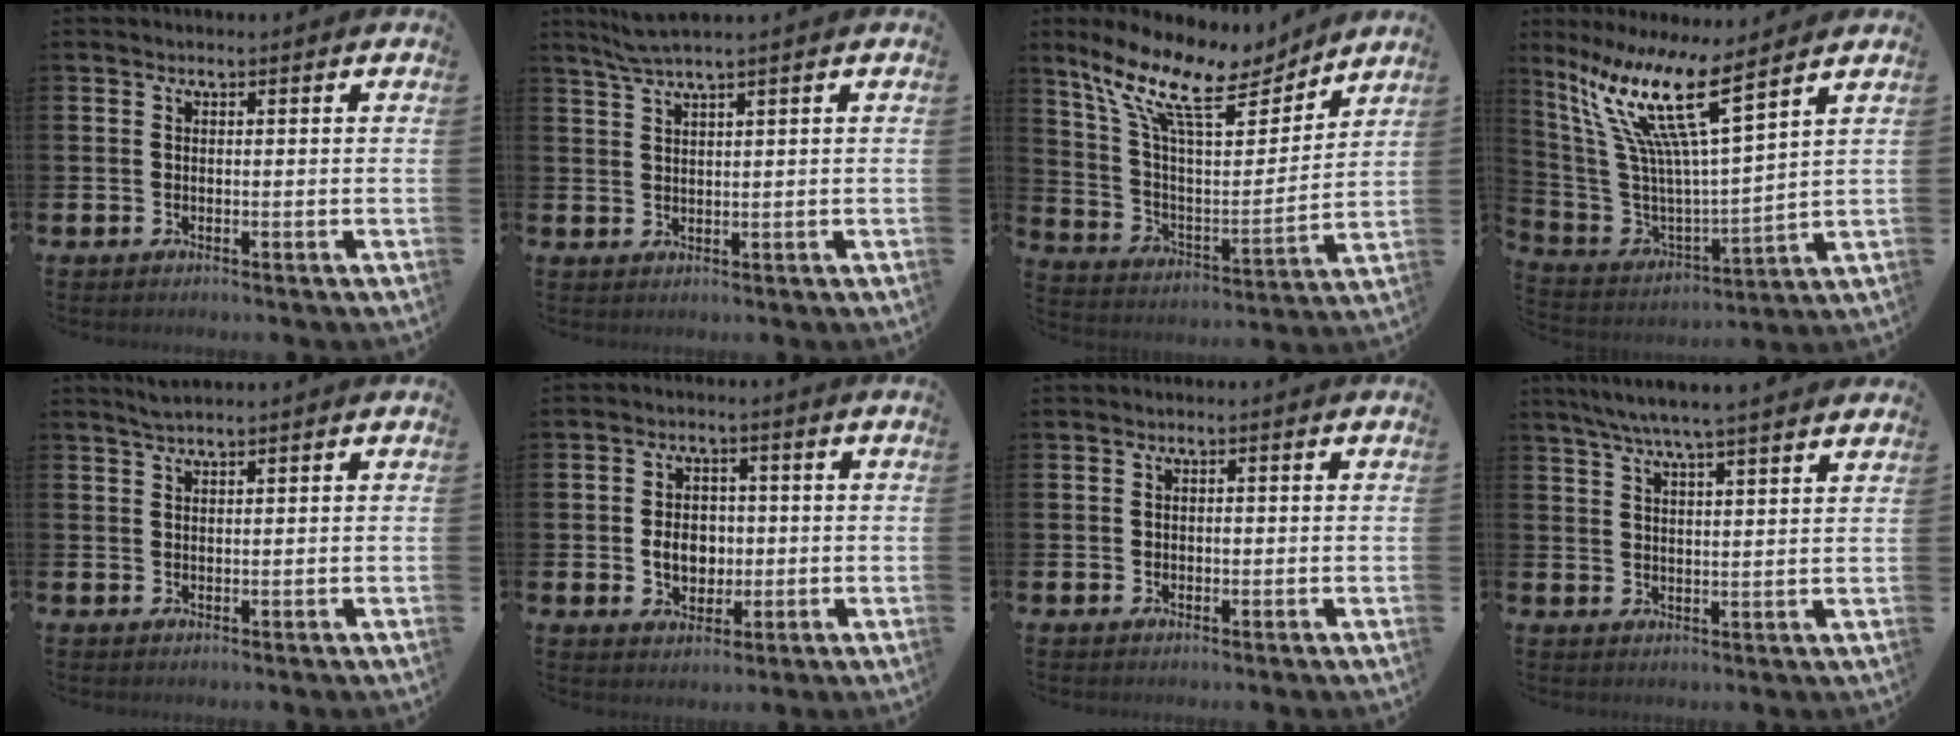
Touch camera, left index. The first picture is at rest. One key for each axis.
{"total": 2.8, "fx": 2.3, "fy": -0.4, "fz": 1.5, "tx": -0.041, "ty": 0.000, "tz": 0.043}
{"total": 13.0, "fx": 10.2, "fy": 3.9, "fz": 7.0, "tx": -0.173, "ty": -0.061, "tz": 0.175}
{"total": 12.9, "fx": 8.5, "fy": 1.6, "fz": 9.6, "tx": -0.223, "ty": -0.055, "tz": 0.135}
{"total": 1.9, "fx": 1.8, "fy": 0.0, "fz": 0.7, "tx": -0.024, "ty": 0.003, "tz": 0.034}
{"total": 4.7, "fx": -0.3, "fy": 3.8, "fz": 2.7, "tx": -0.032, "ty": 0.001, "tz": -0.017}
{"total": 0.8, "fx": 0.2, "fy": 0.7, "fz": 0.5, "tx": -0.005, "ty": 0.004, "tz": 0.001}
{"total": 6.1, "fx": 5.7, "fy": -0.5, "fz": 2.2, "tx": -0.066, "ty": -0.020, "tz": 0.102}